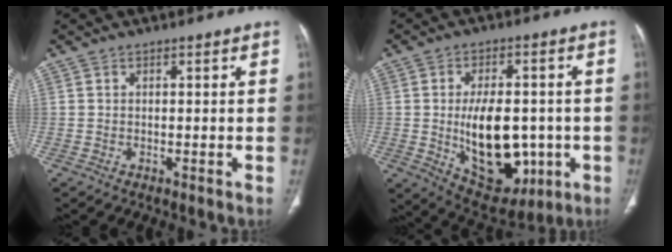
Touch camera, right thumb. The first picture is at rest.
{"total": 17.5, "force": [-2.3, 10.1, 14.1], "torque": [-0.188, 0.000, -0.008]}